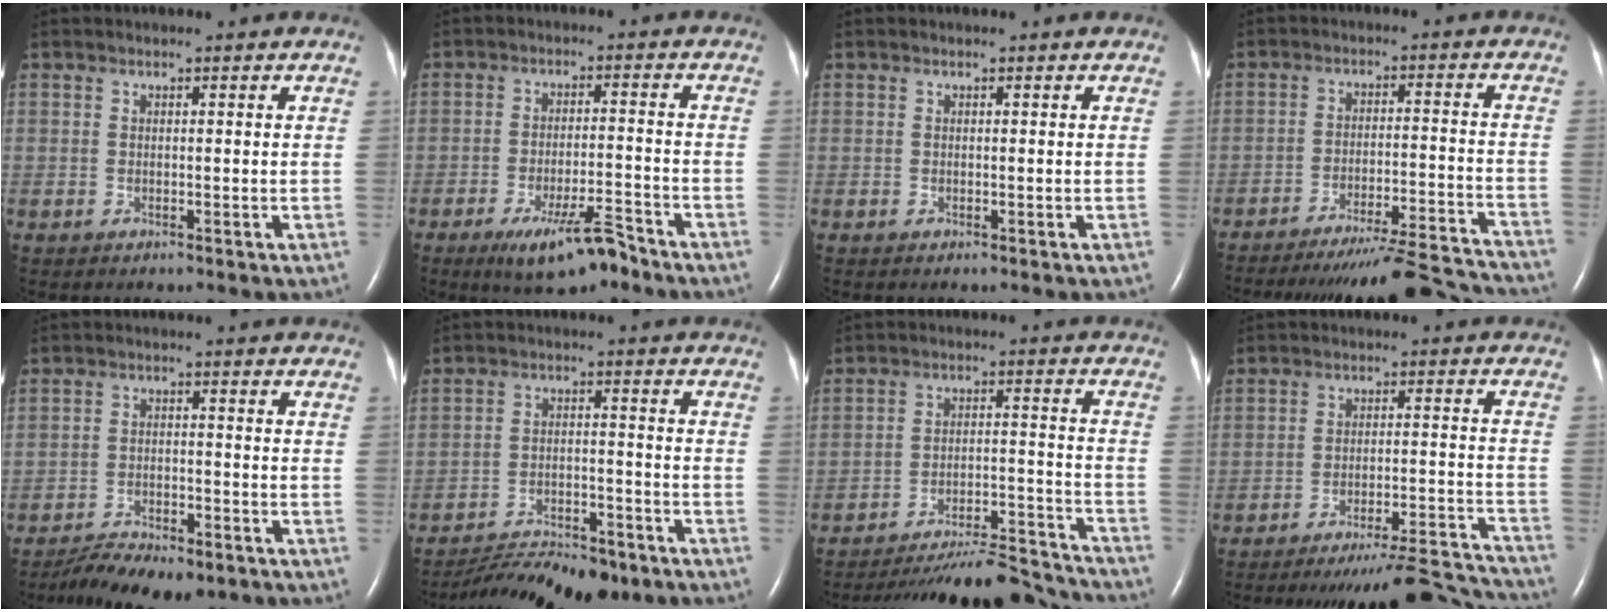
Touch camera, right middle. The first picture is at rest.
{"total": 8.4, "force": [-5.9, 1.7, 5.7], "torque": [-0.099, -0.010, -0.093]}
{"total": 0.0}
{"total": 18.6, "force": [-17.8, 0.3, 5.2], "torque": [-0.059, -0.014, -0.244]}
{"total": 9.9, "force": [-8.2, 2.9, 4.7], "torque": [-0.075, -0.007, -0.124]}
{"total": 13.6, "force": [-11.9, 3.2, 5.7], "torque": [-0.092, -0.004, -0.178]}
{"total": 19.9, "force": [-18.9, 2.3, 5.9], "torque": [-0.080, -0.001, -0.267]}
{"total": 19.0, "force": [-18.5, 0.2, 4.3], "torque": [-0.034, -0.001, -0.247]}